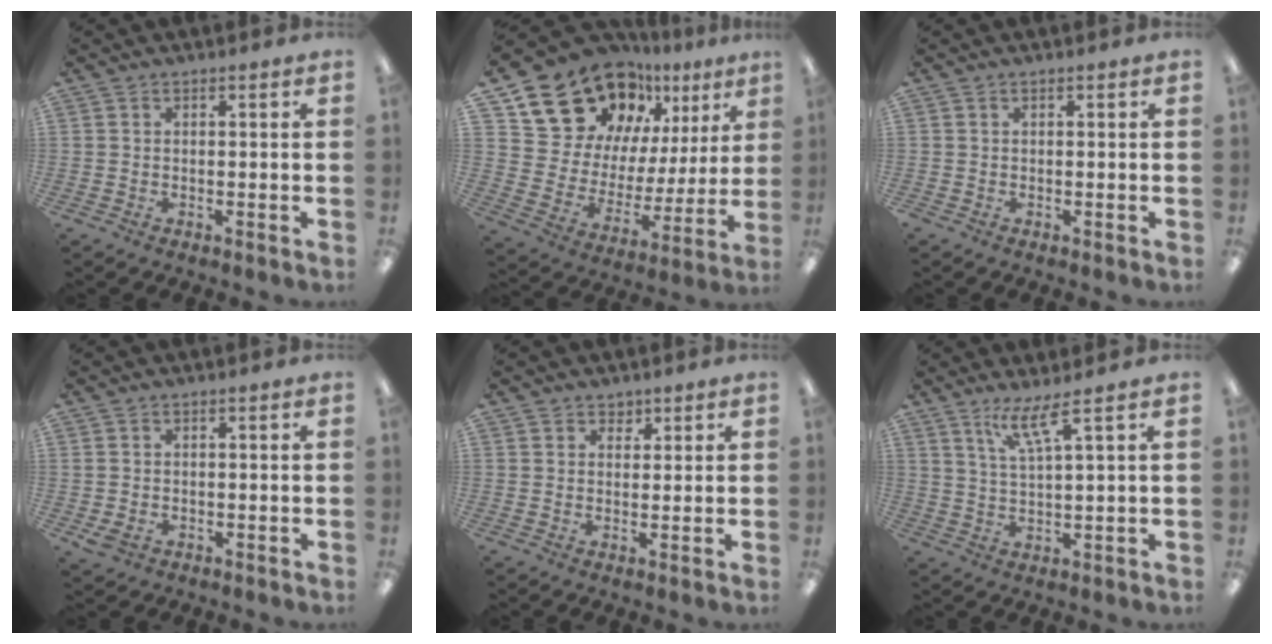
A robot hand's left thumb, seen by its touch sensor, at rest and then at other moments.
{"total": 20.4, "force": [15.2, 11.8, 7.0], "torque": [-0.124, -0.104, 0.281]}
{"total": 0.0}
{"total": 2.5, "force": [-0.4, 2.0, 1.5], "torque": [-0.033, 0.001, -0.010]}
{"total": 2.3, "force": [1.6, 1.7, 0.0], "torque": [0.012, -0.005, 0.028]}
{"total": 6.7, "force": [4.4, 0.6, 4.9], "torque": [-0.102, -0.012, 0.075]}